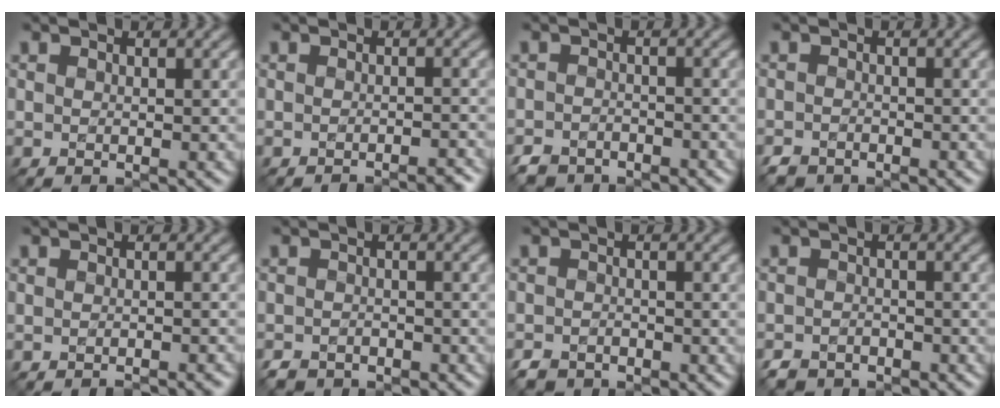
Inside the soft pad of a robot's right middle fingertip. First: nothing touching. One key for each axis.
{"total": 2.2, "fx": -1.9, "fy": 0.4, "fz": 1.1, "tx": -0.002, "ty": 0.004, "tz": -0.027}
{"total": 3.4, "fx": -2.9, "fy": 1.7, "fz": 0.7, "tx": -0.003, "ty": -0.003, "tz": -0.051}
{"total": 1.8, "fx": -1.5, "fy": 0.9, "fz": 0.3, "tx": -0.002, "ty": -0.002, "tz": -0.029}
{"total": 1.5, "fx": -1.4, "fy": 0.2, "fz": 0.5, "tx": 0.003, "ty": 0.002, "tz": -0.018}
{"total": 2.5, "fx": -2.0, "fy": 1.2, "fz": 0.6, "tx": -0.005, "ty": -0.001, "tz": -0.039}
{"total": 2.3, "fx": -1.8, "fy": 1.3, "fz": 0.6, "tx": -0.007, "ty": -0.001, "tz": -0.036}
{"total": 2.8, "fx": -2.3, "fy": 1.4, "fz": 0.6, "tx": -0.006, "ty": -0.003, "tz": -0.043}